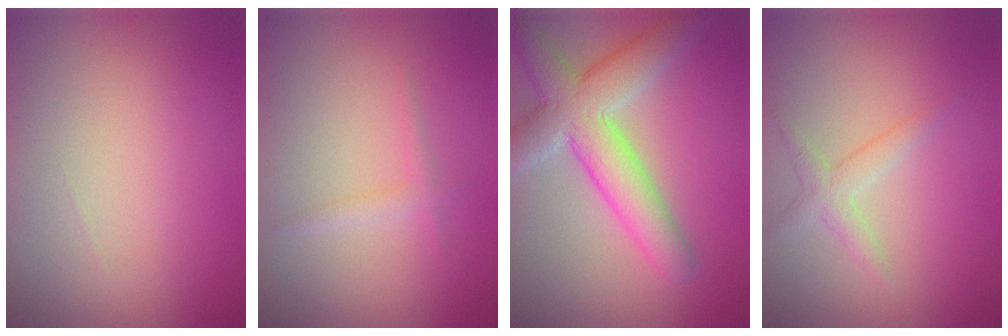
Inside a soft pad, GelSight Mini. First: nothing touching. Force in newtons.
{"total": 1.1, "press": 1.1, "slide": 0.1}
{"total": 7.0, "press": 7.0, "slide": 0.4}
{"total": 1.8, "press": 1.8, "slide": 0.1}